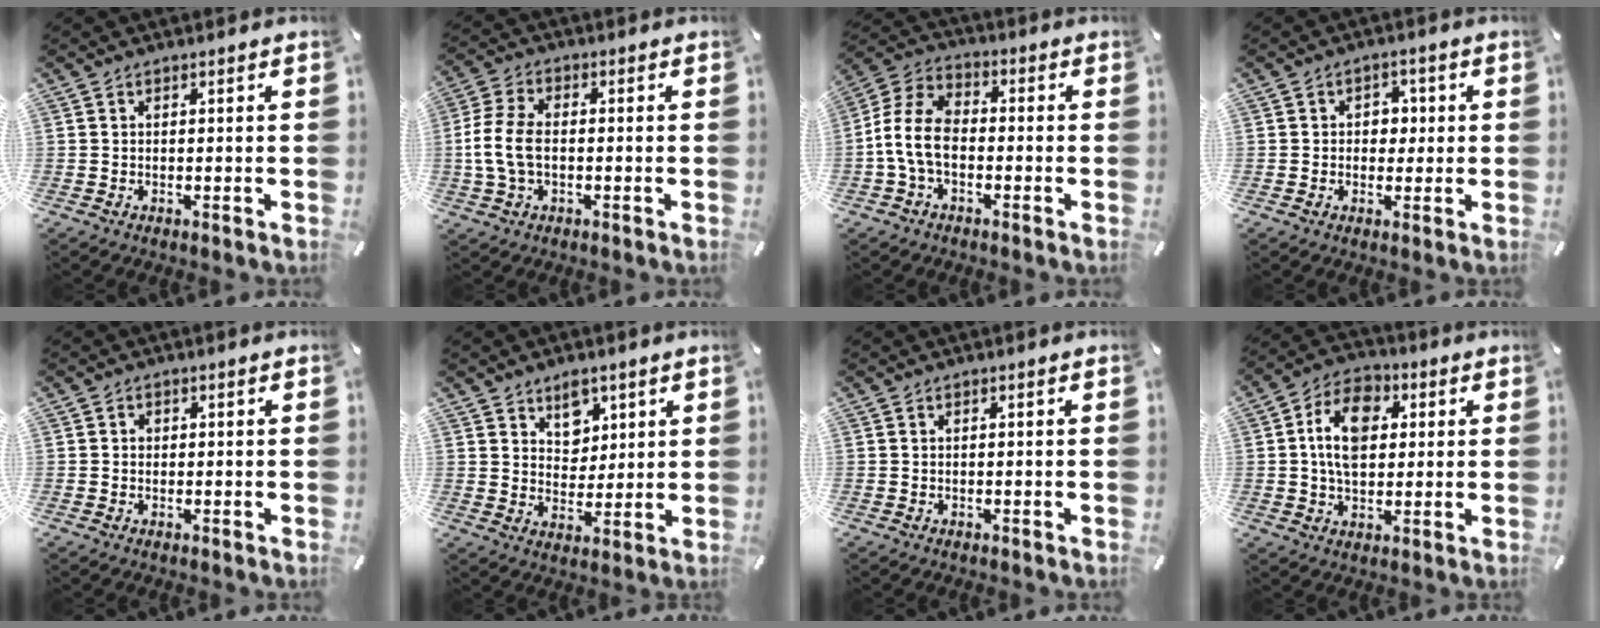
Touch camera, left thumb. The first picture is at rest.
{"total": 8.6, "force": [-1.1, 5.6, 6.5], "torque": [-0.147, 0.005, -0.022]}
{"total": 10.0, "force": [-3.0, 6.5, 6.9], "torque": [-0.151, 0.017, -0.055]}
{"total": 3.9, "force": [-0.2, 3.3, 2.0], "torque": [-0.020, 0.000, -0.012]}
{"total": 1.0, "force": [0.0, 0.9, 0.2], "torque": [-0.004, 0.005, -0.002]}
{"total": 6.9, "force": [4.3, 5.3, 1.0], "torque": [0.003, -0.030, 0.074]}
{"total": 0.0}
{"total": 12.1, "force": [2.0, 8.7, 8.2], "torque": [-0.149, 0.008, 0.032]}